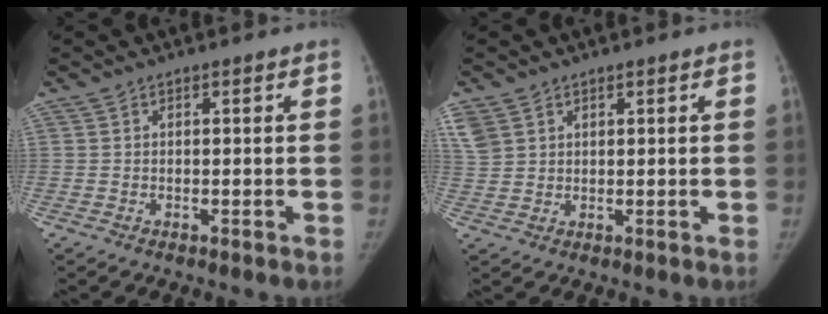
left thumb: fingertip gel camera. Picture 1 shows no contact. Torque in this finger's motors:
{"motor_torque": [1.09, 0.44, 0.40, 0.06, 0.16]}